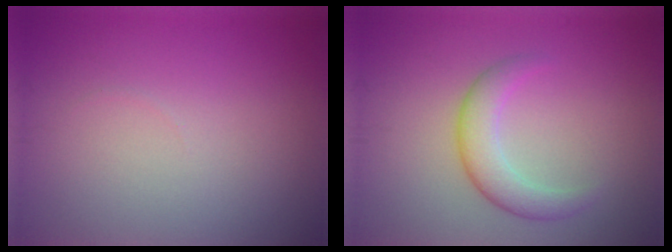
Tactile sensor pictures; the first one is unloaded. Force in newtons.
{"total": 3.2, "press": 3.2, "slide": 0.0}